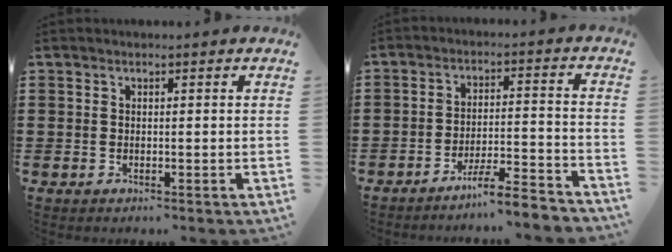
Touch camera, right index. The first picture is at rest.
{"total": 6.3, "force": [-5.8, -0.1, 2.6], "torque": [-0.047, -0.005, -0.109]}